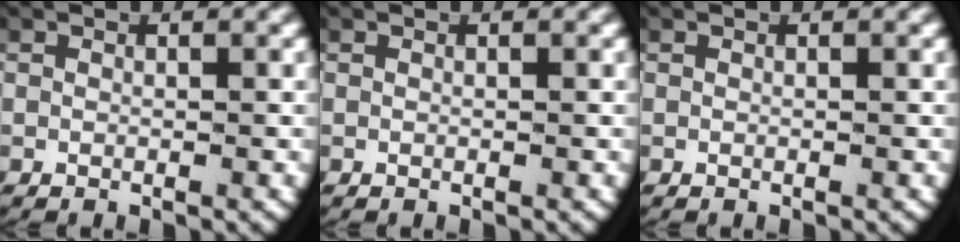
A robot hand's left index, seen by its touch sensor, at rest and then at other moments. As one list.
[{"total": 0.0}, {"total": 0.0}]